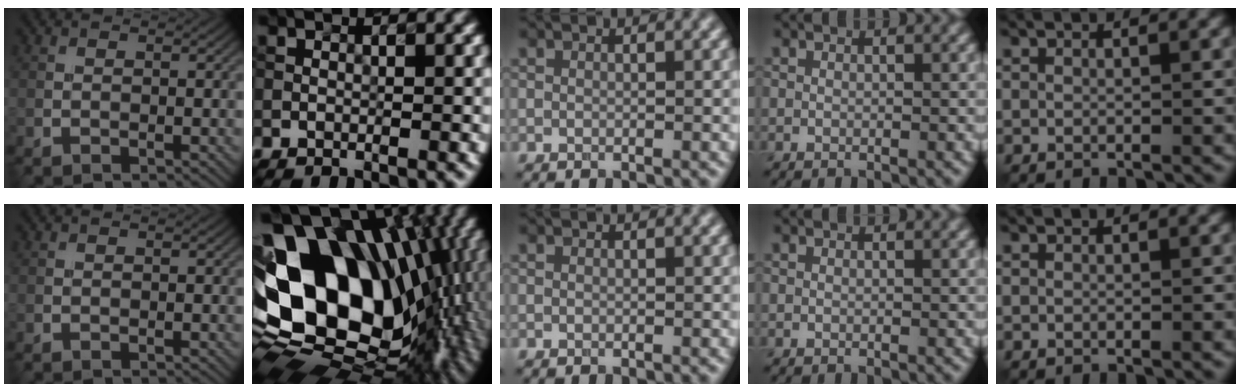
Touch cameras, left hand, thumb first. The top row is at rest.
{"index": {"total": 19.1, "force": [2.2, 13.2, 13.6], "torque": [-0.258, -0.002, 0.048]}}